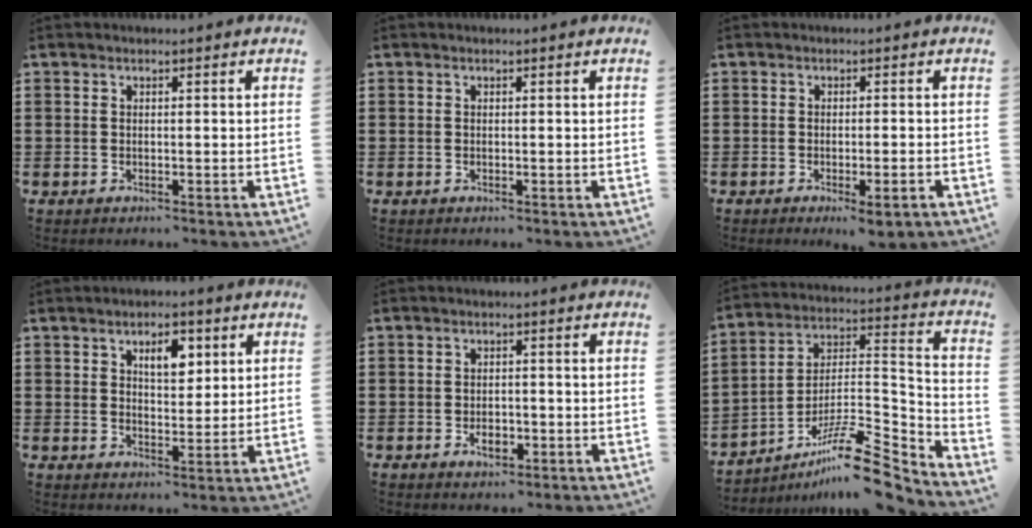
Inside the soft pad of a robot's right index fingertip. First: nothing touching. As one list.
[{"total": 0.0}, {"total": 2.3, "force": [-1.5, 0.2, 1.7], "torque": [-0.030, 0.000, -0.026]}, {"total": 5.0, "force": [2.3, 2.3, 3.8], "torque": [-0.057, 0.001, 0.033]}, {"total": 2.7, "force": [-1.1, 1.4, 2.0], "torque": [-0.040, 0.000, -0.020]}, {"total": 13.3, "force": [-10.0, 3.0, 8.2], "torque": [-0.125, 0.039, -0.182]}]